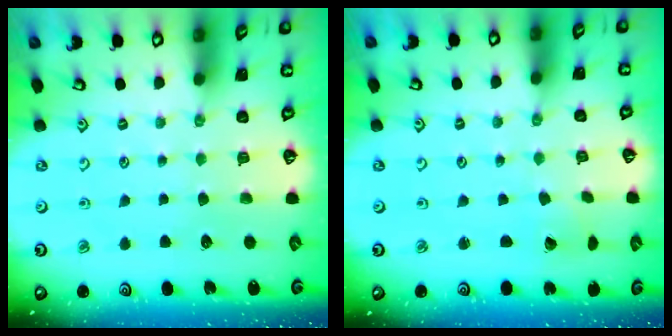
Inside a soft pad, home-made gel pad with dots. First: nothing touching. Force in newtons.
{"total": 2.1, "press": 2.1, "slide": 0.2}